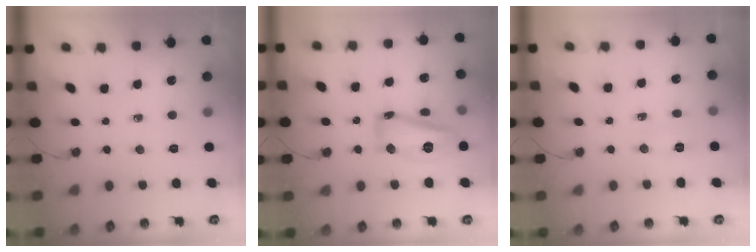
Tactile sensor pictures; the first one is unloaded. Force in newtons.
{"total": 18.4, "press": 15.6, "slide": 9.7}
{"total": 11.5, "press": 5.4, "slide": 10.1}